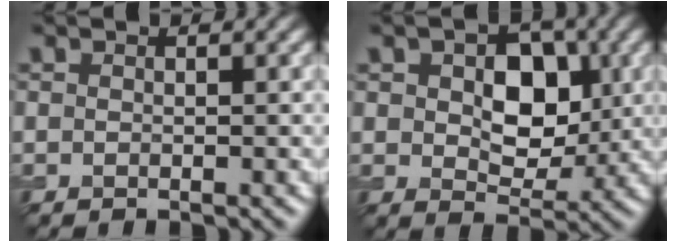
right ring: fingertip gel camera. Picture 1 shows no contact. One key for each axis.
{"total": 6.0, "fx": 1.0, "fy": 4.0, "fz": 4.4, "tx": -0.073, "ty": 0.001, "tz": 0.019}